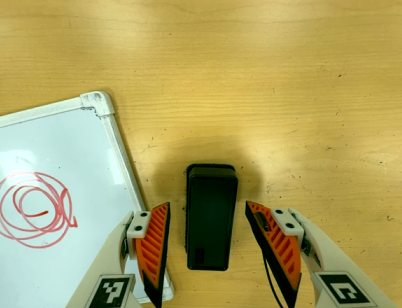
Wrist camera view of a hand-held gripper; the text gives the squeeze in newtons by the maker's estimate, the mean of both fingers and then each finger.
{"total": 0.0}